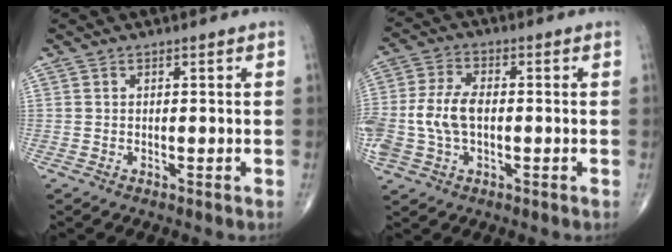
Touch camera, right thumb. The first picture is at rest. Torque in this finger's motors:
{"motor_torque": [1.59, 1.54, 1.09, -0.38, 0.45]}